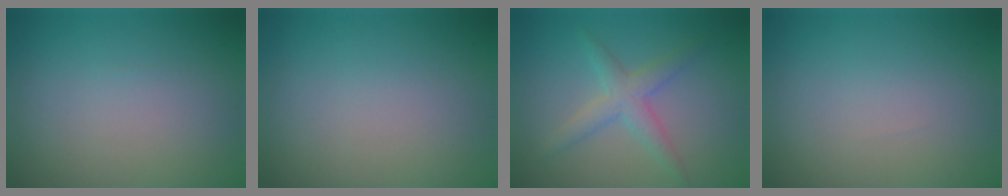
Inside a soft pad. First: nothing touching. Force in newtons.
{"total": 0.0}
{"total": 2.8, "press": 2.8, "slide": 0.1}
{"total": 0.0}